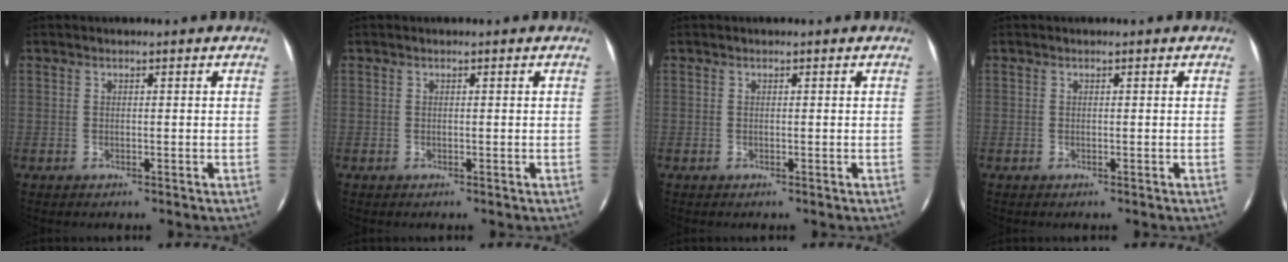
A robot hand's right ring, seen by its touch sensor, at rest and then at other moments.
{"total": 0.0}
{"total": 0.0}
{"total": 0.0}